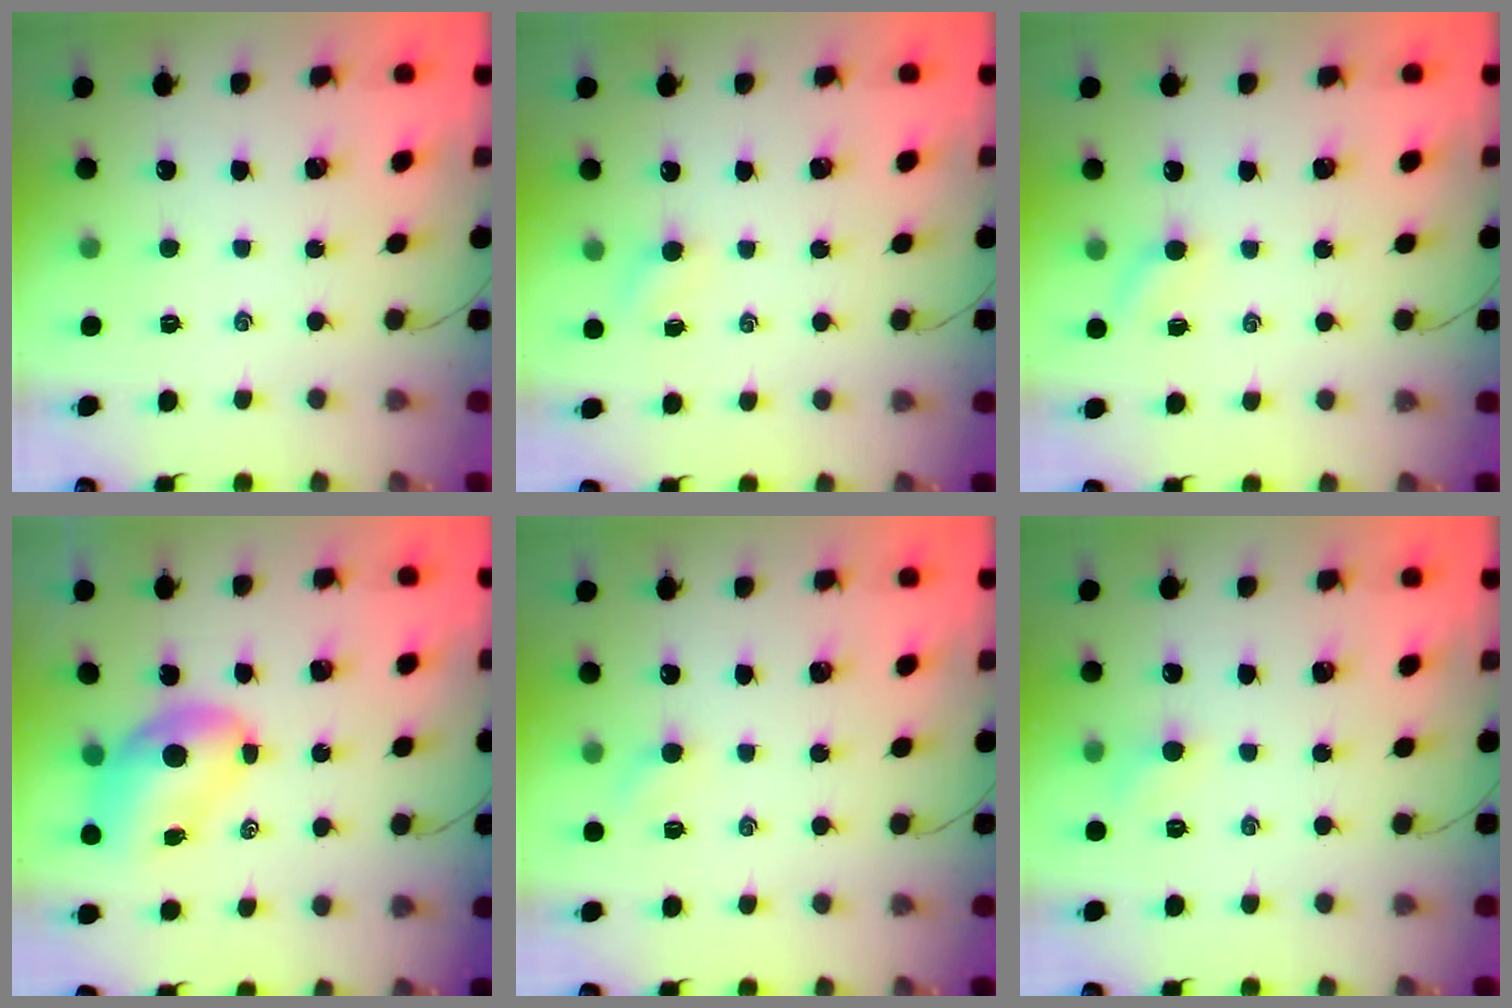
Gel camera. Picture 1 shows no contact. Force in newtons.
{"total": 2.7, "press": 2.6, "slide": 0.8}
{"total": 4.4, "press": 4.3, "slide": 1.1}
{"total": 7.5, "press": 7.3, "slide": 1.5}
{"total": 3.1, "press": 3.0, "slide": 0.7}
{"total": 5.1, "press": 4.8, "slide": 1.6}